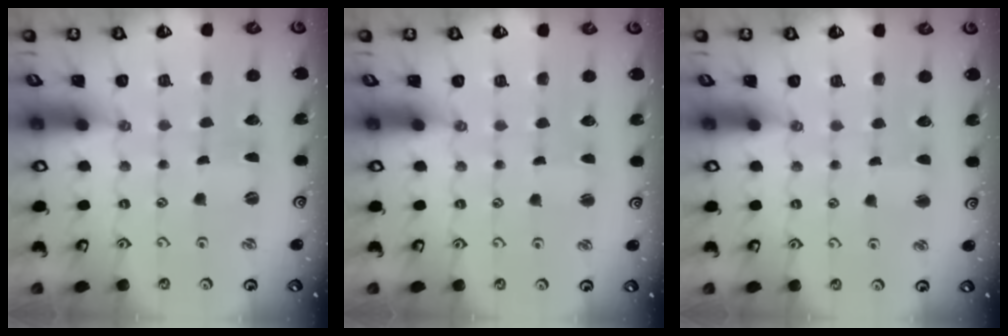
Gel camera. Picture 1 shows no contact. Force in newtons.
{"total": 1.6, "press": 1.6, "slide": 0.3}
{"total": 1.8, "press": 1.8, "slide": 0.4}